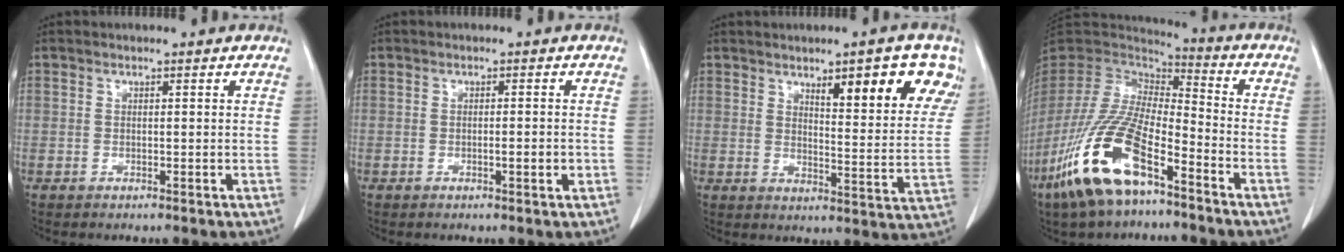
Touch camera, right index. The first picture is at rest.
{"total": 1.9, "force": [-0.4, 0.2, 1.8], "torque": [-0.030, -0.002, -0.006]}
{"total": 11.7, "force": [6.7, 2.2, 9.3], "torque": [-0.113, -0.003, 0.089]}
{"total": 17.7, "force": [-10.1, 5.1, 13.6], "torque": [-0.292, -0.032, -0.193]}